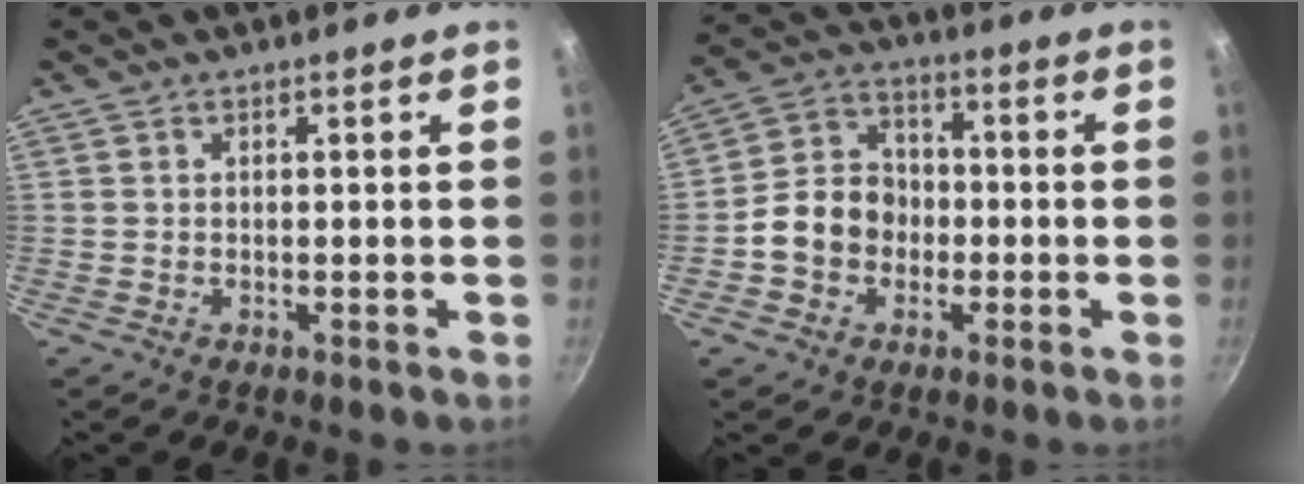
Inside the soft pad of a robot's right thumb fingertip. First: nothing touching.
{"total": 10.3, "force": [-2.2, 8.7, 5.2], "torque": [-0.056, 0.033, -0.053]}